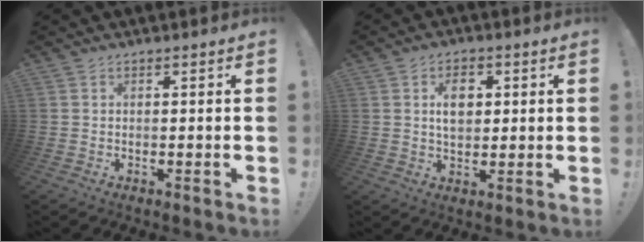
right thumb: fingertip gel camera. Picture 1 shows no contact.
{"total": 6.9, "force": [1.6, 4.8, 4.7], "torque": [-0.071, 0.004, 0.026]}